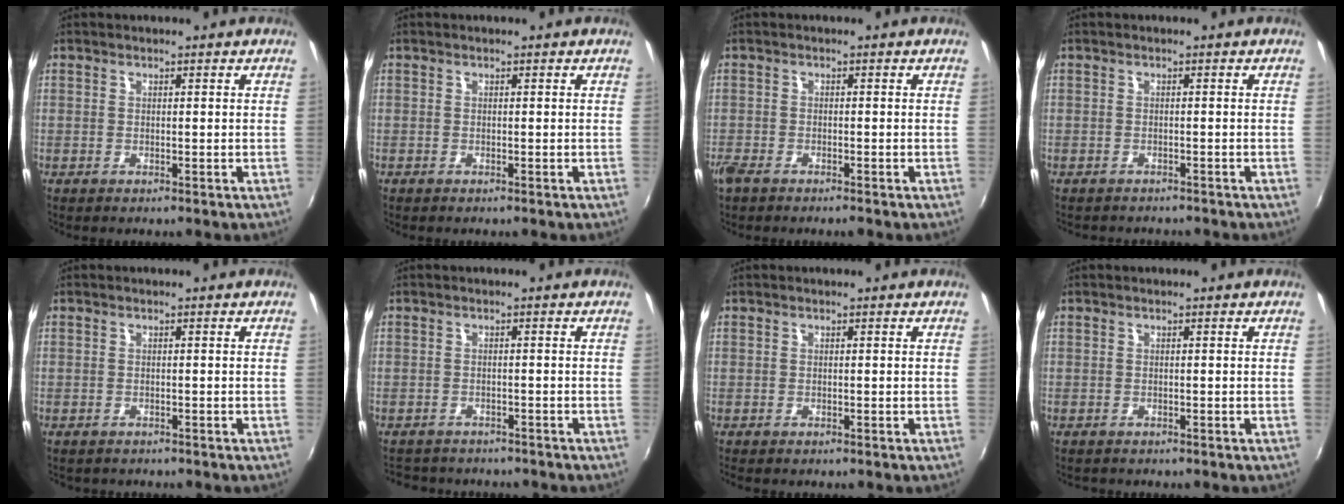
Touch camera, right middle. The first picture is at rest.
{"total": 0.0}
{"total": 3.3, "force": [-2.7, 1.1, 1.7], "torque": [-0.047, -0.010, -0.055]}
{"total": 2.8, "force": [-2.6, 0.9, 0.6], "torque": [-0.019, -0.013, -0.037]}
{"total": 1.0, "force": [-0.8, 0.5, 0.1], "torque": [-0.008, -0.002, -0.011]}
{"total": 6.7, "force": [-5.9, 2.6, 1.8], "torque": [-0.046, -0.013, -0.087]}
{"total": 0.0}
{"total": 0.6, "force": [-0.5, 0.3, 0.0], "torque": [-0.002, -0.002, -0.009]}